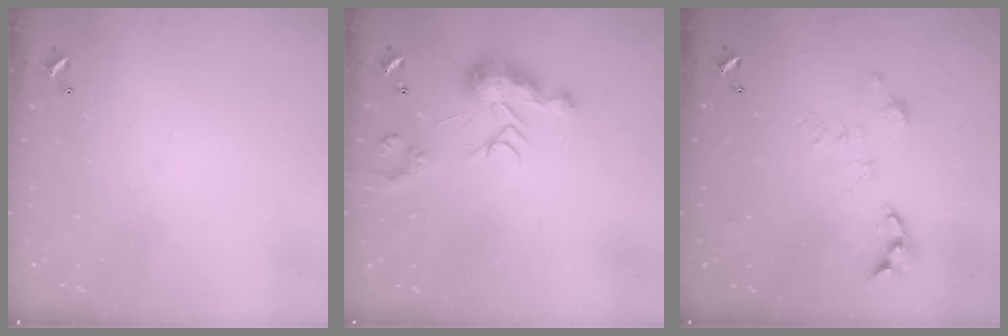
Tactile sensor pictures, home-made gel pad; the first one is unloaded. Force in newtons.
{"total": 9.7, "press": 9.7, "slide": 0.8}
{"total": 0.0}